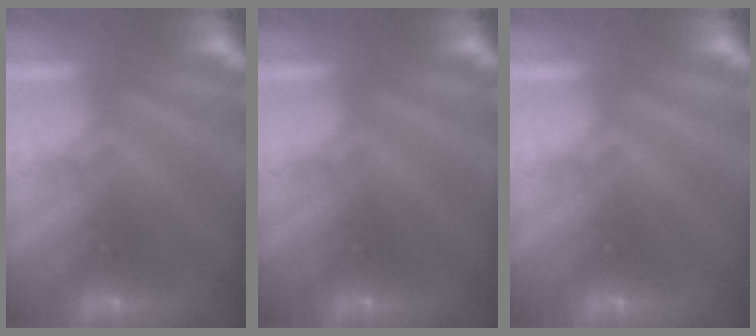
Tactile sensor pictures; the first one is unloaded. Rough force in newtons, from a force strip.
{"total": 0.0}
{"total": 0.0}